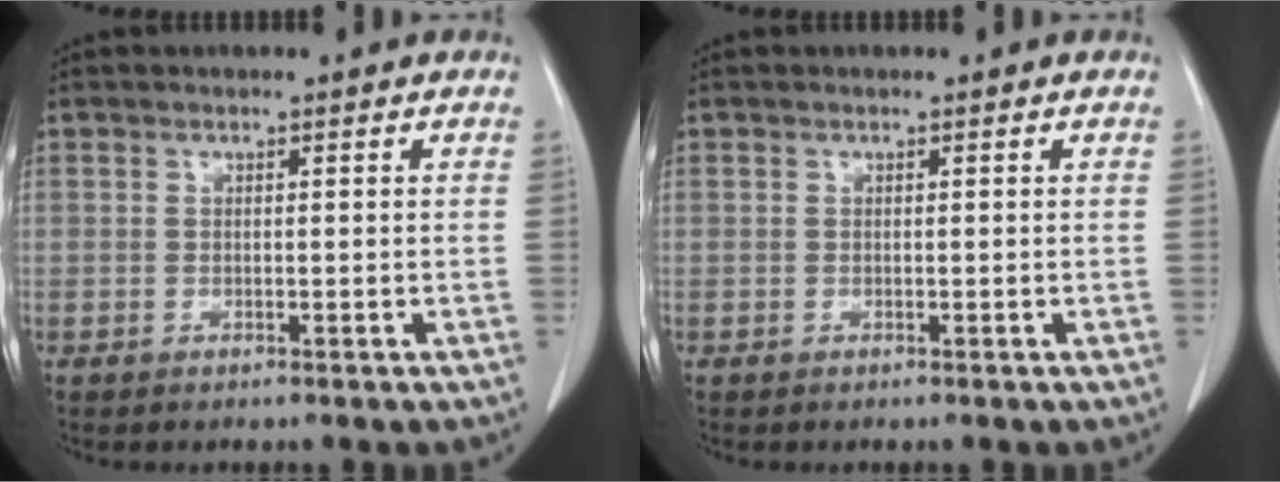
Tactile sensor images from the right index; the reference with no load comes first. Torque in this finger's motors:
{"motor_torque": [0.00, 0.00, 0.00, 0.00]}